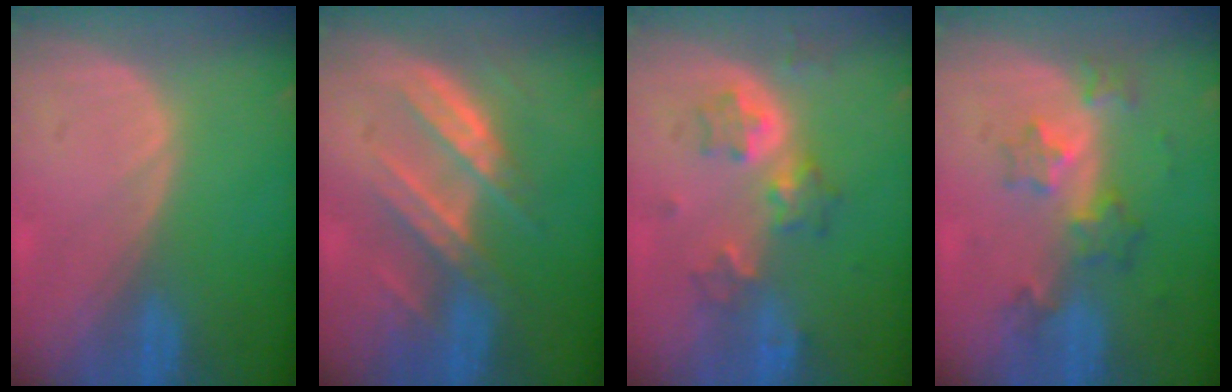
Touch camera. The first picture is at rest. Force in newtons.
{"total": 7.5, "press": 7.2, "slide": 1.9}
{"total": 6.4, "press": 5.7, "slide": 3.0}
{"total": 5.8, "press": 5.3, "slide": 2.3}